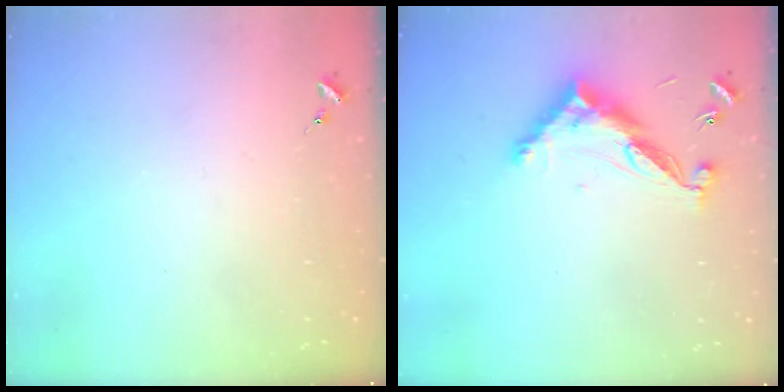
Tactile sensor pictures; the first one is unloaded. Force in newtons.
{"total": 12.4, "press": 12.4, "slide": 0.2}